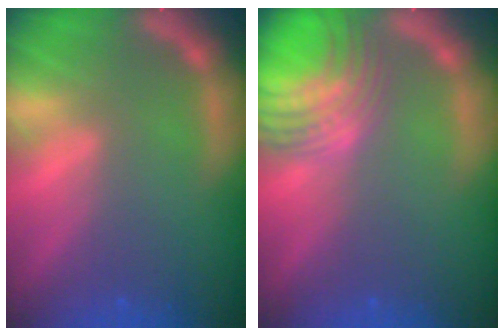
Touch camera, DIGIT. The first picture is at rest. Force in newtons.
{"total": 9.1}